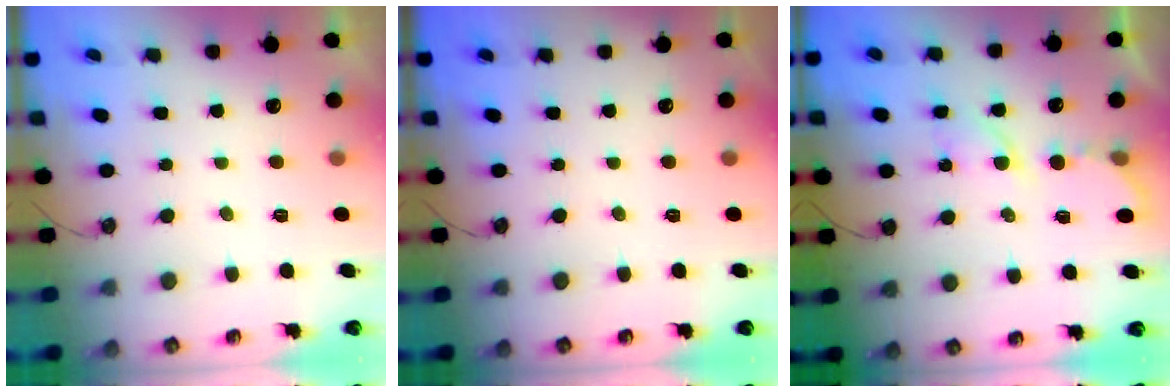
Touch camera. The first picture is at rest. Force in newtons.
{"total": 0.0}
{"total": 6.2, "press": 6.2, "slide": 0.2}